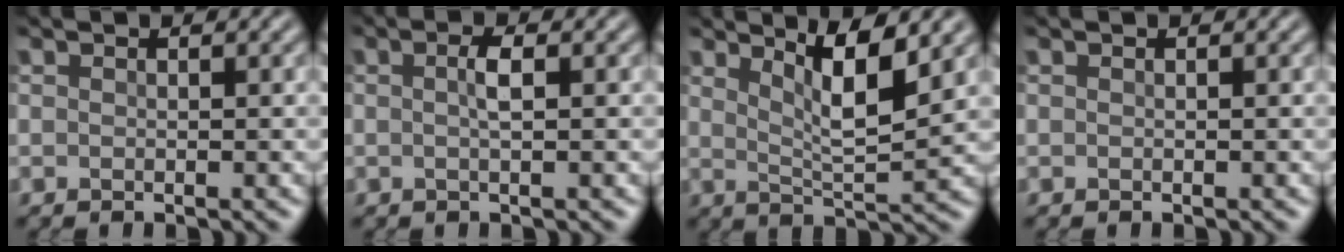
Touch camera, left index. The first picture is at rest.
{"total": 1.4, "force": [-0.1, 0.3, 1.4], "torque": [-0.029, 0.003, -0.003]}
{"total": 4.9, "force": [2.5, 1.0, 4.0], "torque": [-0.066, -0.008, 0.046]}
{"total": 0.0}